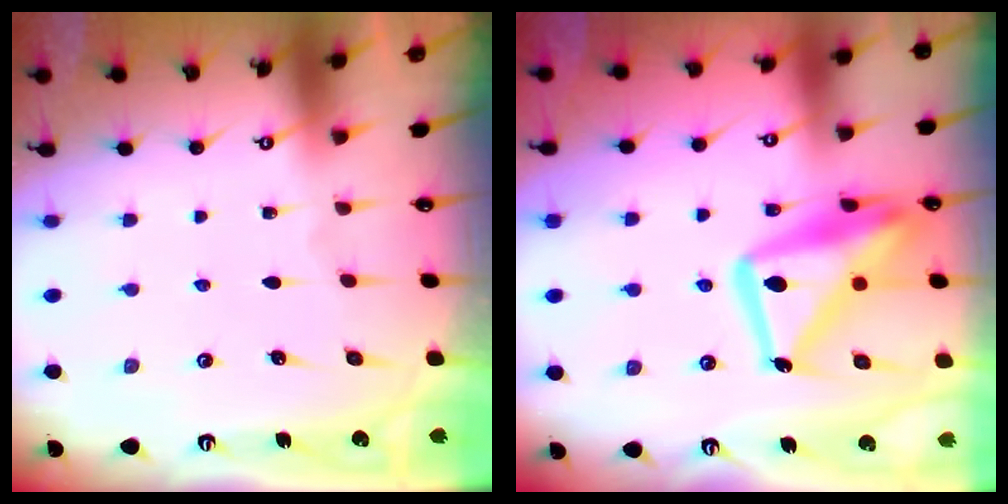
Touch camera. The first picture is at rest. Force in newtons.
{"total": 18.7, "press": 18.6, "slide": 1.8}